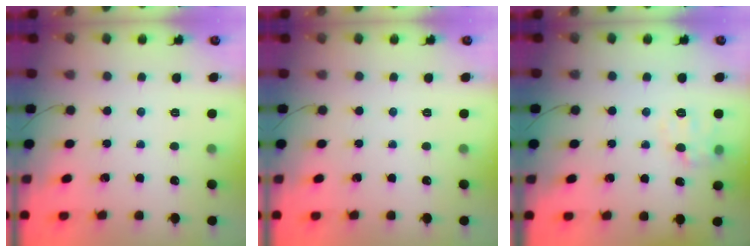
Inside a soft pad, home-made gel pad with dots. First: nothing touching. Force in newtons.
{"total": 0.0}
{"total": 7.6, "press": 7.5, "slide": 0.6}